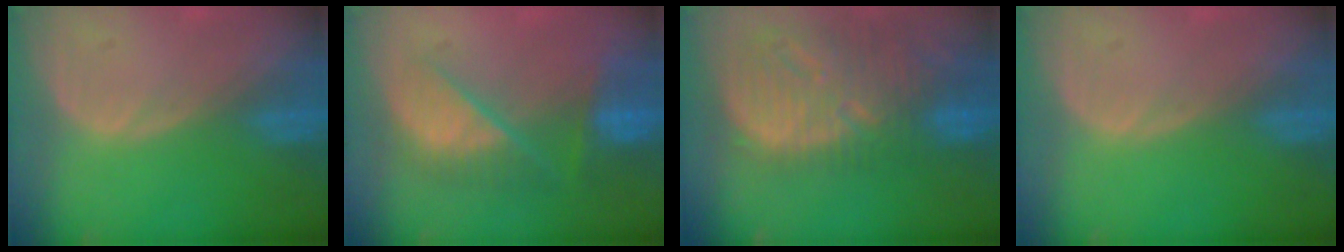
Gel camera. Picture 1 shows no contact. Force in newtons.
{"total": 8.8, "press": 8.0, "slide": 3.8}
{"total": 13.4, "press": 11.5, "slide": 7.0}
{"total": 0.0}